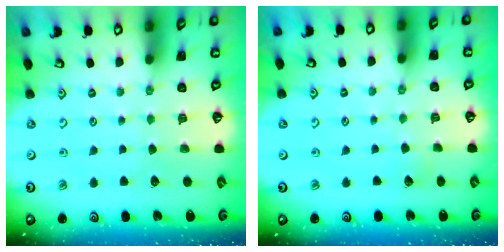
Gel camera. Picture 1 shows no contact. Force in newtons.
{"total": 2.9, "press": 2.9, "slide": 0.4}